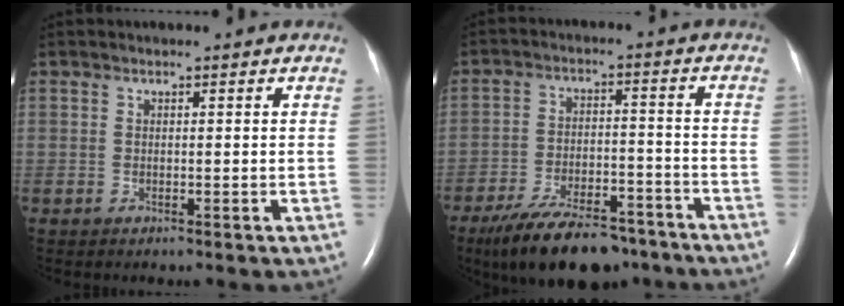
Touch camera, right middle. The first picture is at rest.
{"total": 15.2, "force": [-12.0, 5.1, 7.8], "torque": [-0.129, -0.001, -0.190]}